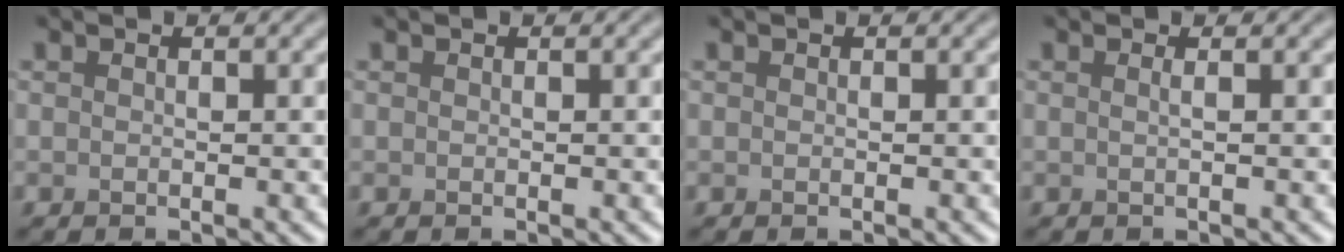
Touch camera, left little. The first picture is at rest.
{"total": 0.0}
{"total": 0.0}
{"total": 0.9, "force": [0.2, 0.4, 0.8], "torque": [-0.009, -0.001, -0.006]}